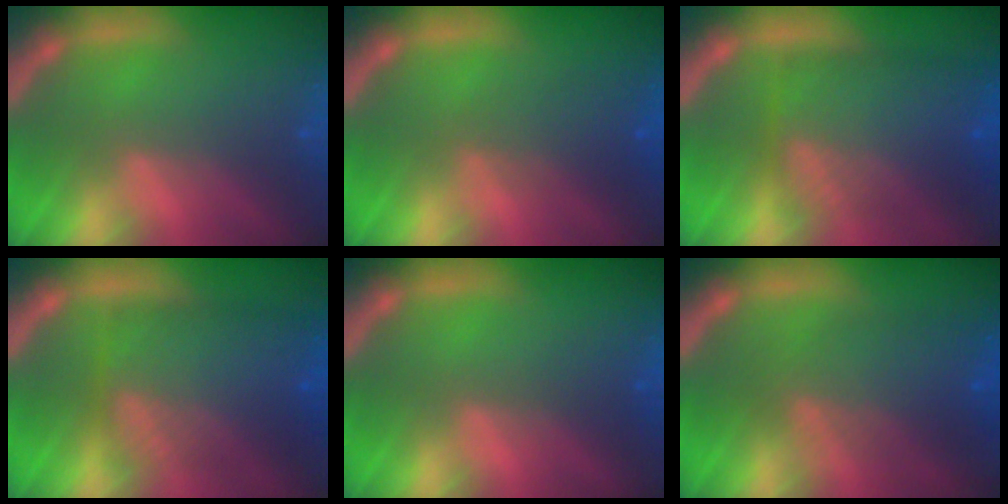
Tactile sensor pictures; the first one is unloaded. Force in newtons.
{"total": 3.0}
{"total": 9.1}
{"total": 9.1}
{"total": 1.0}
{"total": 6.1}